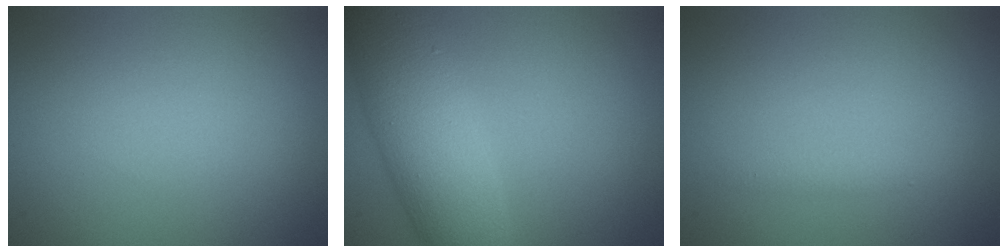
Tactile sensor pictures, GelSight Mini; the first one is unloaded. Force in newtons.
{"total": 7.3, "press": 7.3, "slide": 0.2}
{"total": 0.7, "press": 0.7, "slide": 0.0}